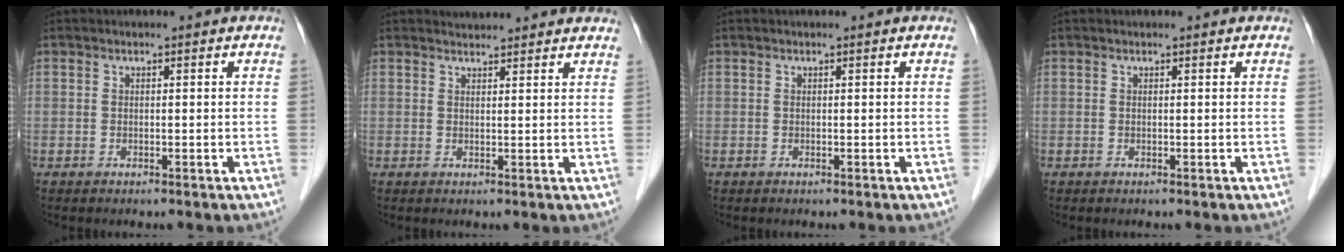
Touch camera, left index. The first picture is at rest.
{"total": 4.1, "force": [4.0, 0.6, 0.5], "torque": [-0.012, 0.013, 0.042]}
{"total": 0.0}
{"total": 0.0}